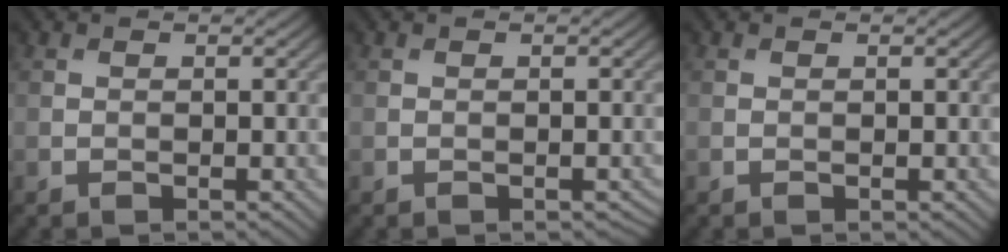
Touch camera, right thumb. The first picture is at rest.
{"total": 0.7, "force": [-0.4, 0.1, 0.6], "torque": [-0.006, 0.000, -0.006]}
{"total": 0.0}